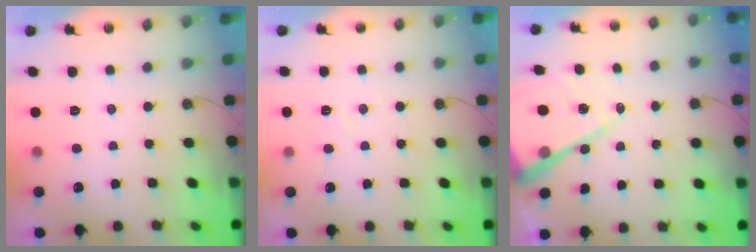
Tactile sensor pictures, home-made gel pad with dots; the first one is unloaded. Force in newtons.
{"total": 6.5, "press": 6.5, "slide": 0.9}
{"total": 16.0, "press": 15.9, "slide": 1.7}